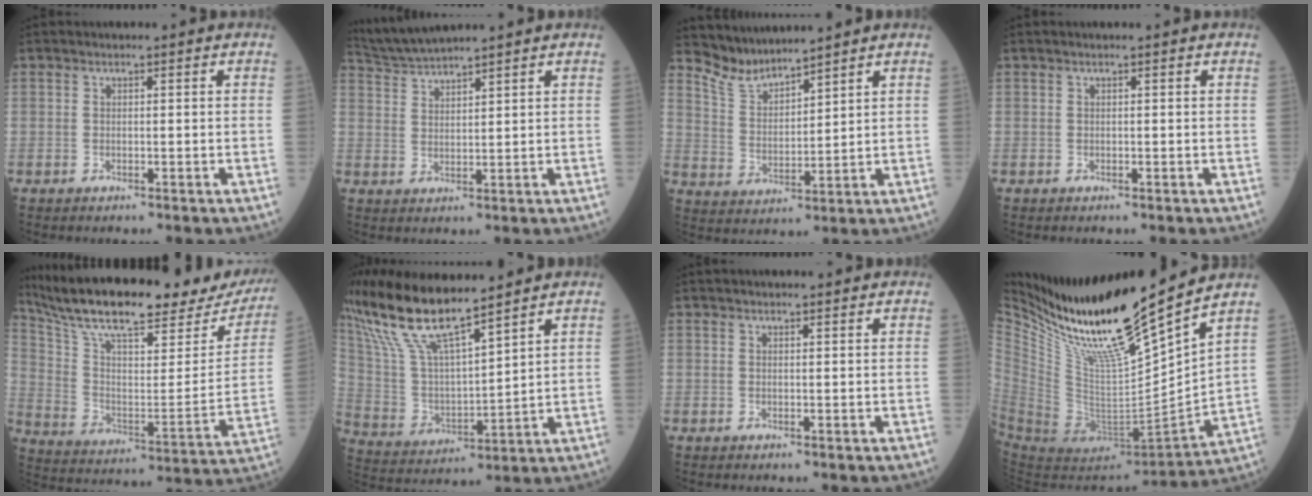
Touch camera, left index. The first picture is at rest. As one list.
[{"total": 5.1, "force": [4.9, -1.2, 1.0], "torque": [-0.033, 0.011, 0.101]}, {"total": 5.2, "force": [5.2, 0.4, -0.2], "torque": [-0.013, -0.003, 0.115]}, {"total": 0.0}, {"total": 30.3, "force": [25.7, 6.7, 14.7], "torque": [-0.257, -0.037, 0.360]}, {"total": 14.9, "force": [12.0, 1.8, 8.5], "torque": [-0.185, 0.005, 0.244]}, {"total": 2.4, "force": [2.2, 0.4, 0.9], "torque": [-0.009, 0.020, 0.026]}, {"total": 20.2, "force": [17.4, -0.3, 10.2], "torque": [-0.182, -0.059, 0.323]}]